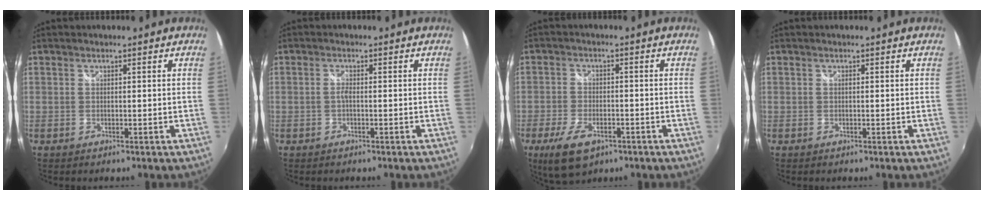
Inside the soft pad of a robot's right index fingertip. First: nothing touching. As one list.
[{"total": 1.2, "force": [-0.4, 0.1, 1.1], "torque": [-0.021, 0.002, -0.009]}, {"total": 9.7, "force": [-5.6, 4.8, 6.3], "torque": [-0.146, -0.022, -0.096]}, {"total": 0.0}]